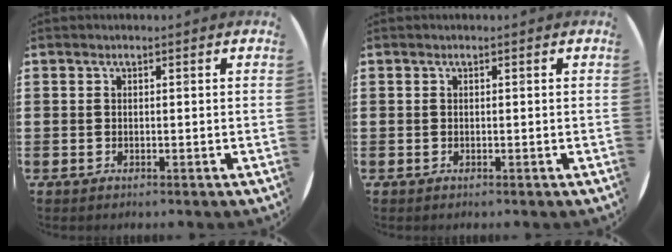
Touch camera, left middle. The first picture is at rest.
{"total": 0.0}